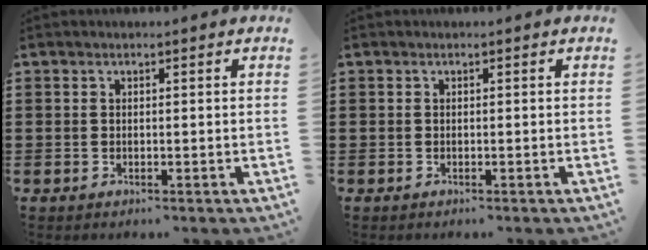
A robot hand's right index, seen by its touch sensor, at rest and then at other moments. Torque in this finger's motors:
{"motor_torque": [-0.01, 0.00, -0.01, 0.00]}